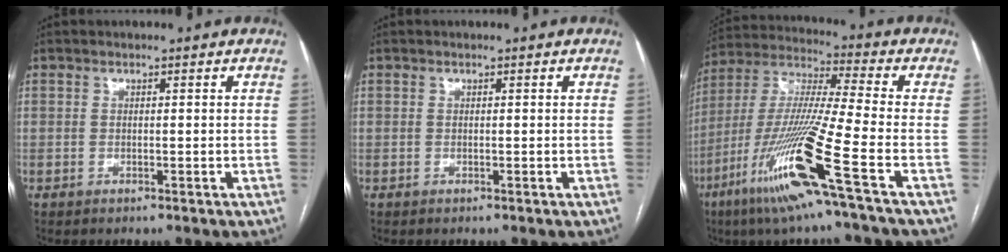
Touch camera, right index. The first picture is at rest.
{"total": 0.0}
{"total": 18.2, "force": [-8.4, -1.3, 16.0], "torque": [-0.341, -0.039, -0.167]}